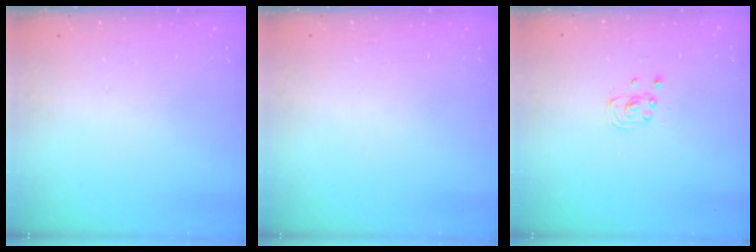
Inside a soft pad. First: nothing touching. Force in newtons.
{"total": 0.0}
{"total": 2.2, "press": 2.2, "slide": 0.1}